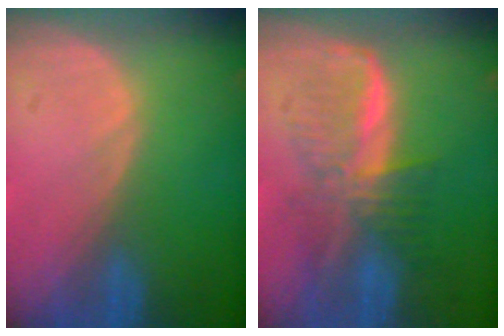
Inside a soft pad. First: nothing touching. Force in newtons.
{"total": 6.5, "press": 6.3, "slide": 1.6}